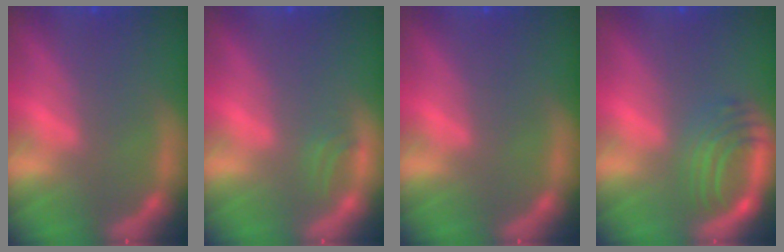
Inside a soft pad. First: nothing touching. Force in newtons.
{"total": 0.9}
{"total": 0.0}
{"total": 5.0}